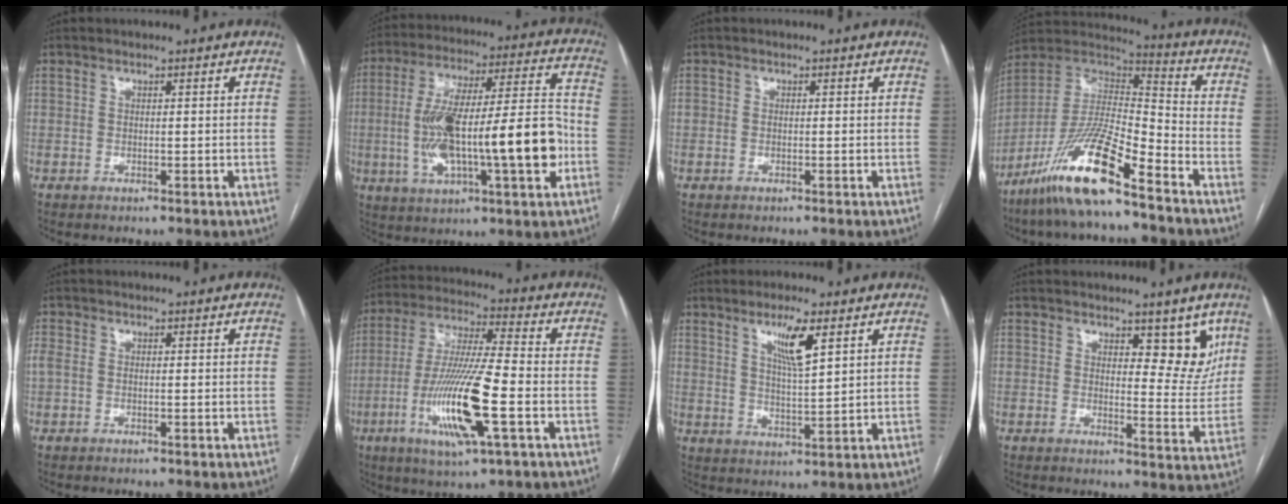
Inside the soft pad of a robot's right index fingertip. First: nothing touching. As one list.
[{"total": 22.1, "force": [-3.9, 3.8, 21.4], "torque": [-0.370, 0.022, -0.050]}, {"total": 1.0, "force": [-0.1, 0.7, 0.6], "torque": [-0.017, 0.007, 0.003]}, {"total": 18.5, "force": [-12.2, 2.6, 13.7], "torque": [-0.295, -0.022, -0.224]}, {"total": 2.6, "force": [0.0, 1.7, 2.0], "torque": [-0.066, 0.014, 0.006]}, {"total": 16.1, "force": [-4.9, 1.2, 15.3], "torque": [-0.313, -0.017, -0.088]}, {"total": 6.1, "force": [3.2, 0.3, 5.2], "torque": [-0.094, -0.008, 0.060]}, {"total": 6.4, "force": [3.9, 2.9, 4.1], "torque": [-0.029, -0.010, 0.053]}]